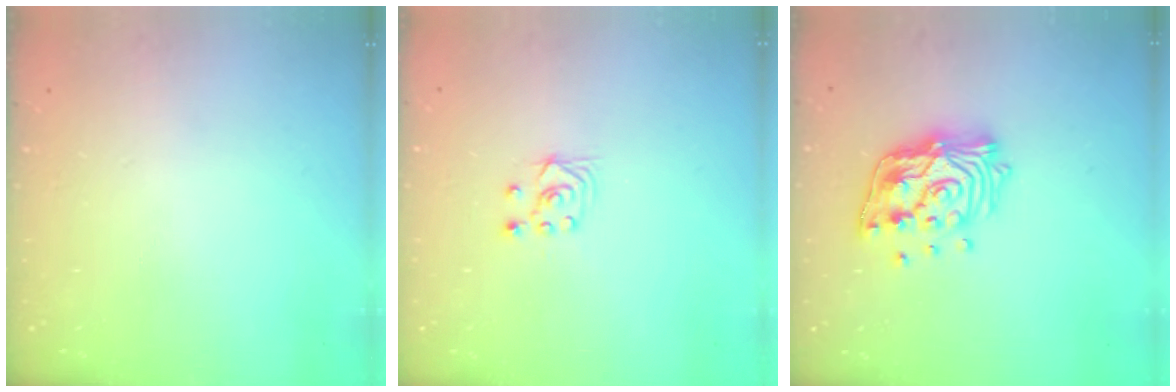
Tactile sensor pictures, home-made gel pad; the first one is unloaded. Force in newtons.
{"total": 2.6, "press": 2.5, "slide": 1.0}
{"total": 15.1, "press": 15.1, "slide": 1.2}